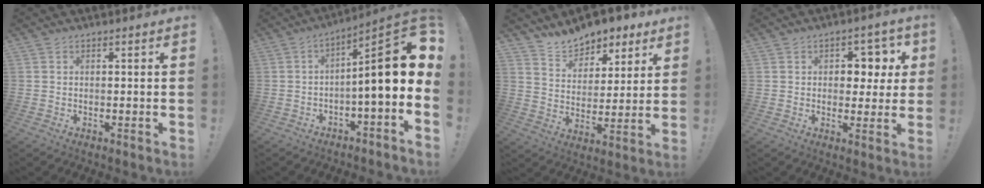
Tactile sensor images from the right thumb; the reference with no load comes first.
{"total": 14.7, "force": [1.6, 2.4, 14.4], "torque": [-0.212, -0.012, 0.018]}
{"total": 10.5, "force": [9.3, 4.5, 1.9], "torque": [-0.038, -0.075, 0.175]}
{"total": 6.5, "force": [2.3, 5.2, 3.3], "torque": [-0.027, -0.019, 0.037]}